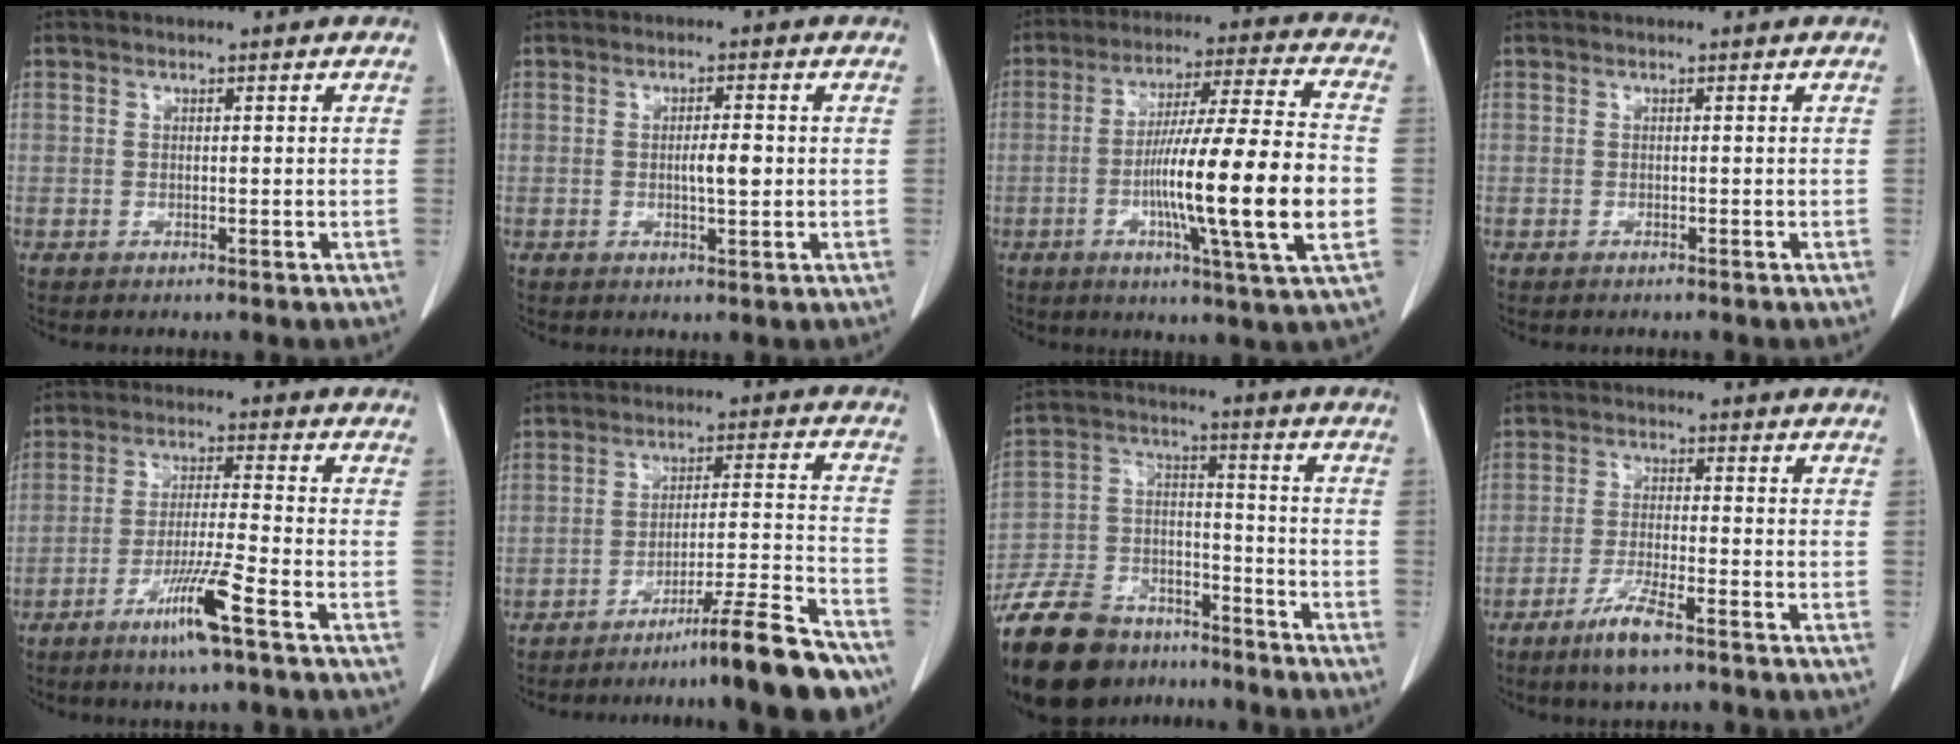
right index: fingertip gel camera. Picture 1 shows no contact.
{"total": 3.0, "force": [-0.1, 0.6, 3.0], "torque": [-0.051, -0.001, -0.001]}
{"total": 18.3, "force": [-3.5, -0.4, 17.9], "torque": [-0.292, -0.006, -0.064]}
{"total": 0.0}
{"total": 9.5, "force": [-5.3, -1.0, 7.9], "torque": [-0.147, -0.022, -0.103]}
{"total": 13.8, "force": [-11.2, -0.9, 8.0], "torque": [-0.094, 0.016, -0.172]}
{"total": 20.2, "force": [-16.1, 9.2, 8.1], "torque": [-0.200, -0.002, -0.274]}
{"total": 5.4, "force": [-3.7, 0.6, 3.9], "torque": [-0.080, -0.008, -0.067]}